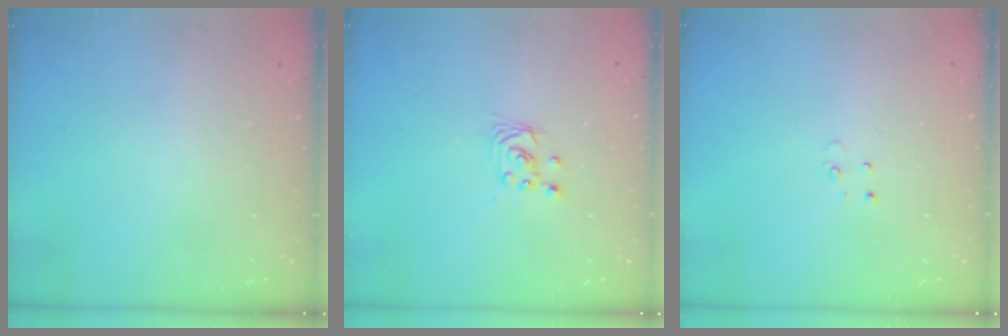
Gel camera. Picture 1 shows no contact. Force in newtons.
{"total": 2.9, "press": 2.9, "slide": 0.2}
{"total": 3.0, "press": 2.9, "slide": 0.3}